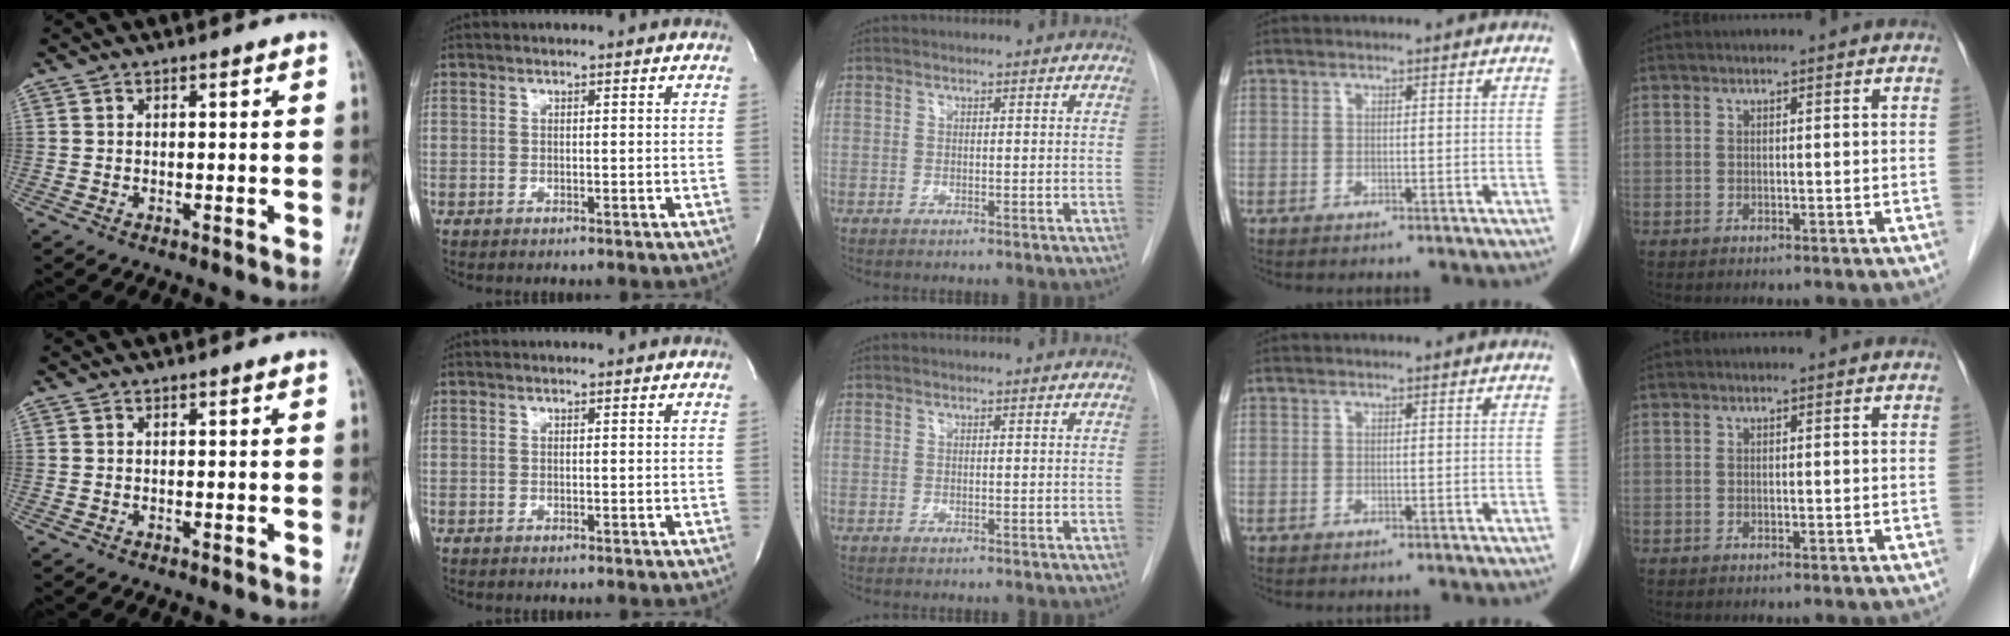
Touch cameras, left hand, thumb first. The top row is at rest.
{}